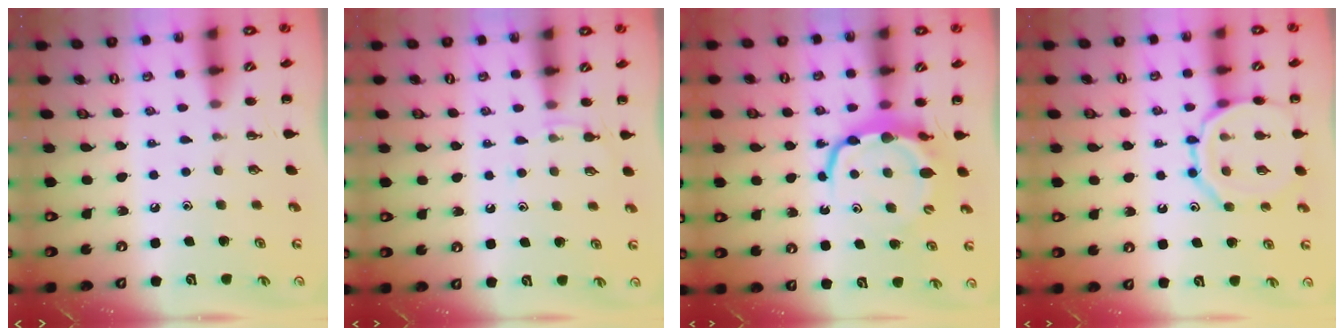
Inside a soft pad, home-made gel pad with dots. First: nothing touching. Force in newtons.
{"total": 4.6, "press": 4.3, "slide": 1.6}
{"total": 8.1, "press": 8.0, "slide": 1.2}
{"total": 11.9, "press": 11.8, "slide": 1.1}